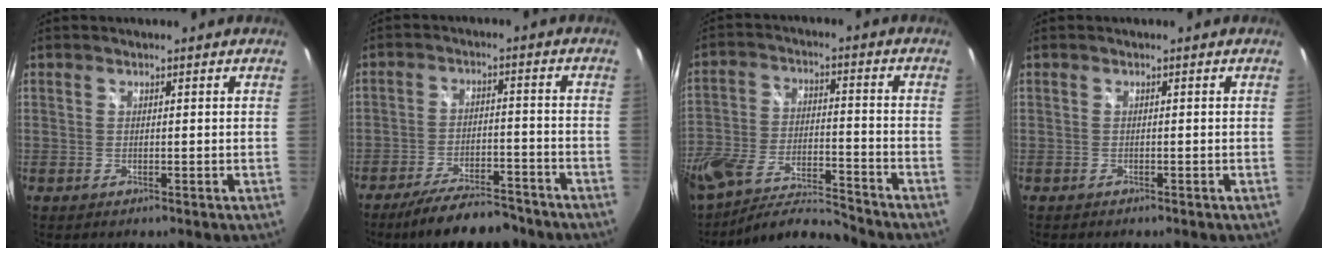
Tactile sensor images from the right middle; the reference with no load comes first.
{"total": 12.6, "force": [-10.7, 3.1, 5.8], "torque": [-0.117, -0.005, -0.161]}
{"total": 13.3, "force": [-11.6, 3.0, 5.8], "torque": [-0.130, -0.020, -0.208]}
{"total": 0.0}